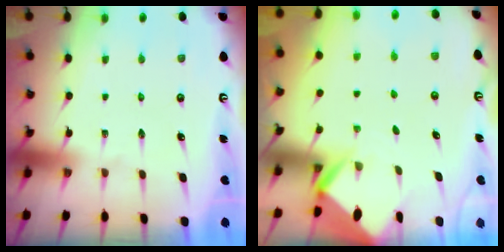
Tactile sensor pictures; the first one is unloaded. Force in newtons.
{"total": 3.4, "press": 3.4, "slide": 0.2}